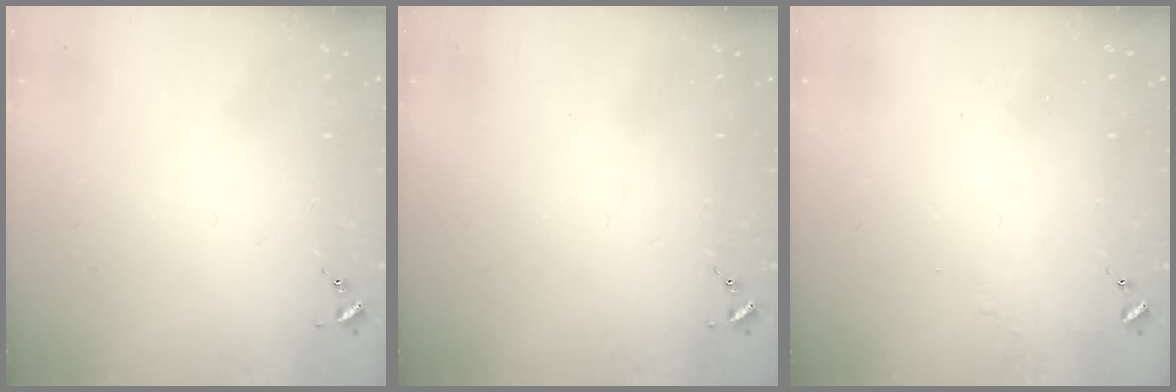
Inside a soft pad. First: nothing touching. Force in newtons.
{"total": 0.0}
{"total": 3.2, "press": 3.2, "slide": 0.3}